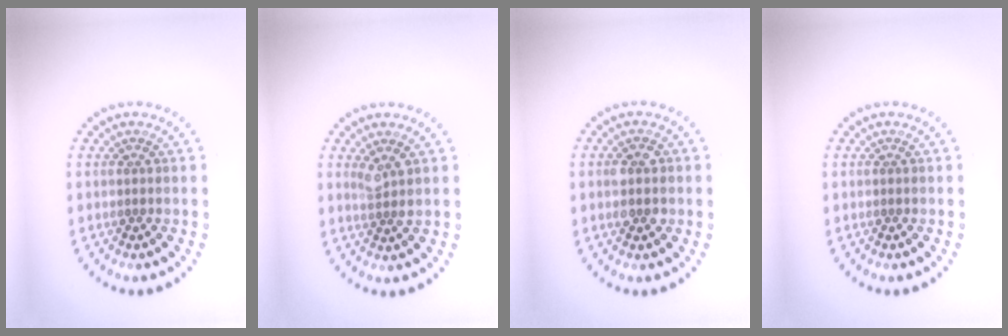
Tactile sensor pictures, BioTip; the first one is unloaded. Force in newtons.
{"total": 1.6, "press": 1.3, "slide": 0.9}
{"total": 2.6, "press": 2.6, "slide": 0.3}
{"total": 0.0}